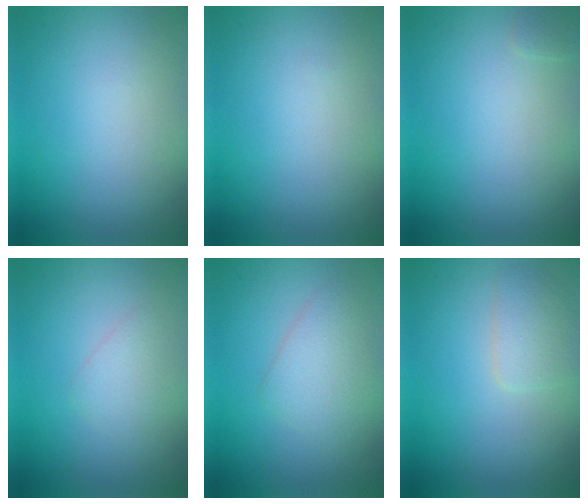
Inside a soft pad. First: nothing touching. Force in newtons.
{"total": 0.0}
{"total": 0.5, "press": 0.5, "slide": 0.0}
{"total": 1.4, "press": 1.4, "slide": 0.0}
{"total": 2.5, "press": 2.5, "slide": 0.1}
{"total": 2.0, "press": 2.0, "slide": 0.1}